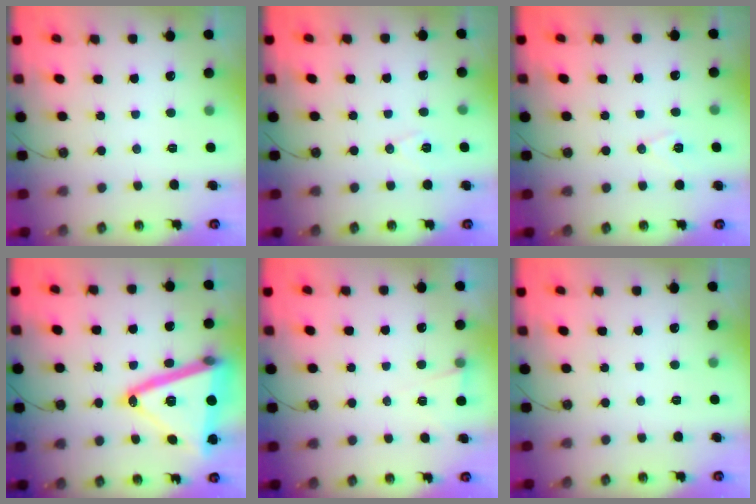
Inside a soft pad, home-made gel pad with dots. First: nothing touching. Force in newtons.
{"total": 6.6, "press": 5.4, "slide": 3.8}
{"total": 7.0, "press": 5.7, "slide": 4.1}
{"total": 26.8, "press": 26.5, "slide": 3.9}
{"total": 5.2, "press": 2.9, "slide": 4.2}
{"total": 0.0}